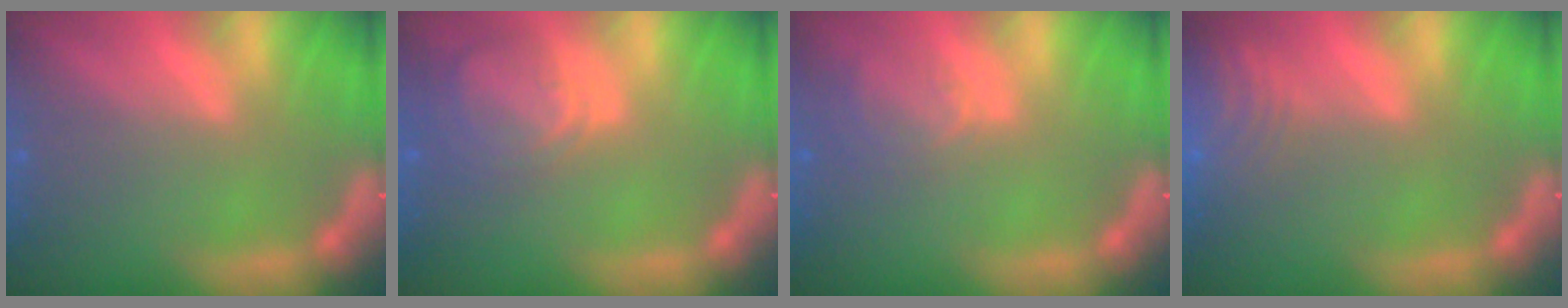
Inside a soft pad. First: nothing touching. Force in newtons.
{"total": 4.5}
{"total": 2.5}
{"total": 8.0}